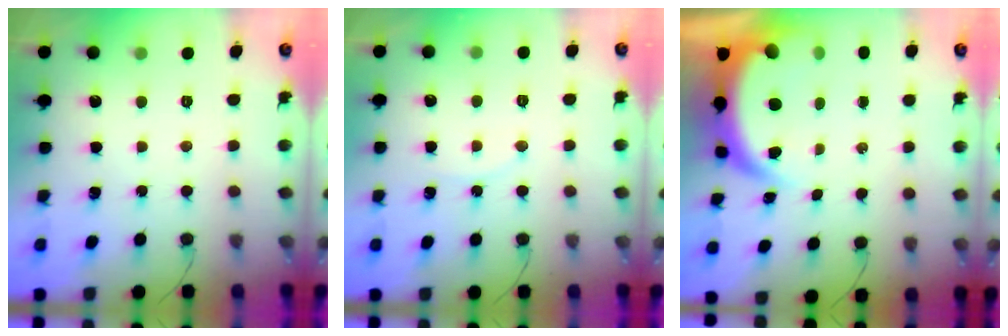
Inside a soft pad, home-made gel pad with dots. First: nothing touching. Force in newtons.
{"total": 4.4, "press": 4.3, "slide": 0.8}
{"total": 7.8, "press": 7.7, "slide": 1.1}